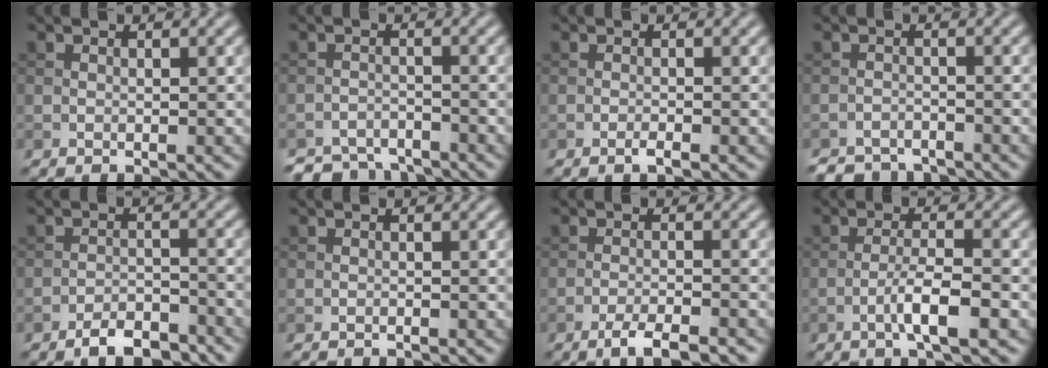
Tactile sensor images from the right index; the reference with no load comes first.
{"total": 4.4, "force": [-4.3, 0.9, 0.4], "torque": [0.000, -0.005, -0.075]}
{"total": 0.9, "force": [-0.6, 0.1, 0.7], "torque": [-0.013, 0.000, -0.011]}
{"total": 3.5, "force": [-3.4, 0.9, 0.2], "torque": [0.001, -0.002, -0.058]}
{"total": 4.4, "force": [-3.6, 1.4, 2.1], "torque": [-0.032, 0.004, -0.064]}
{"total": 0.7, "force": [-0.7, 0.0, 0.1], "torque": [0.000, -0.003, -0.012]}
{"total": 3.5, "force": [-2.6, 0.6, 2.3], "torque": [-0.037, 0.002, -0.050]}
{"total": 3.9, "force": [-1.7, 0.6, 3.4], "torque": [-0.063, 0.008, -0.035]}